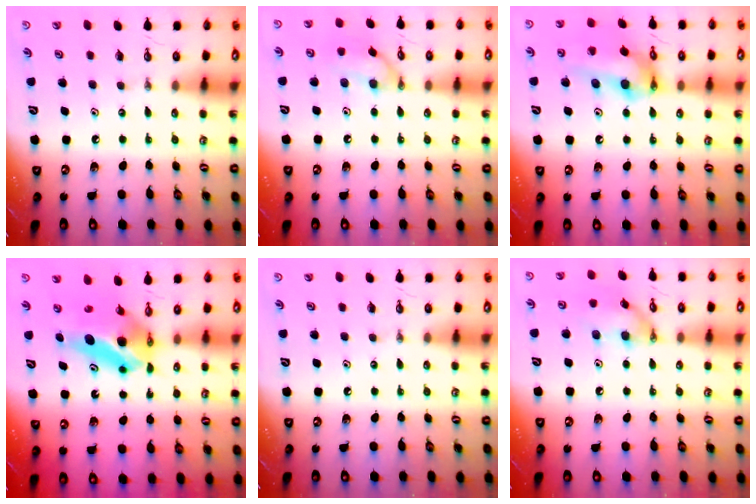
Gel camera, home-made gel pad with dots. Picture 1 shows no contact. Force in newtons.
{"total": 10.7, "press": 10.7, "slide": 0.3}
{"total": 15.5, "press": 15.4, "slide": 1.7}
{"total": 7.4, "press": 7.2, "slide": 1.8}
{"total": 0.0}
{"total": 12.3, "press": 12.2, "slide": 1.3}